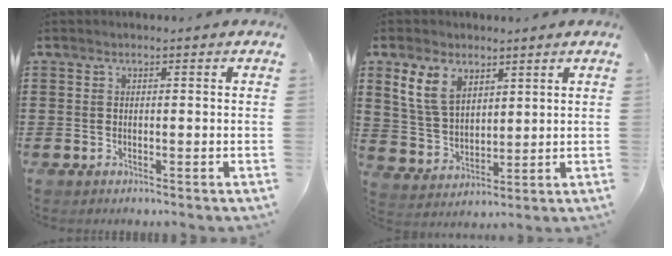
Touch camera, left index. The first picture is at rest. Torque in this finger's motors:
{"motor_torque": [0.56, -0.05, 0.32, 0.11]}